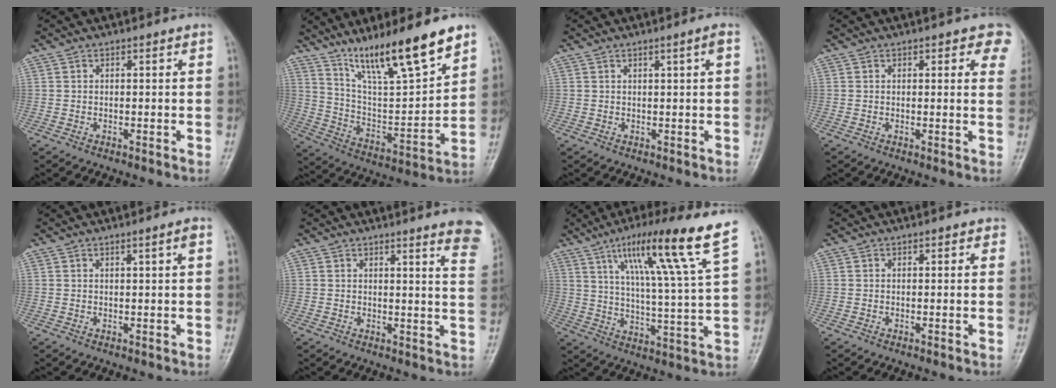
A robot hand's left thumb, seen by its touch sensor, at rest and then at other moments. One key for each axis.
{"total": 18.9, "fx": 13.2, "fy": 3.2, "fz": 13.1, "tx": -0.196, "ty": -0.069, "tz": 0.238}
{"total": 1.9, "fx": 0.7, "fy": -0.1, "fz": 1.8, "tx": -0.032, "ty": -0.001, "tz": 0.013}
{"total": 5.9, "fx": 3.3, "fy": 2.6, "fz": 4.1, "tx": -0.010, "ty": -0.006, "tz": 0.027}
{"total": 1.7, "fx": 0.6, "fy": 0.0, "fz": 1.6, "tx": -0.027, "ty": -0.001, "tz": 0.012}
{"total": 9.4, "fx": 7.1, "fy": 1.0, "fz": 6.1, "tx": -0.047, "ty": -0.032, "tz": 0.058}
{"total": 17.3, "fx": 10.0, "fy": -0.1, "fz": 14.2, "tx": -0.220, "ty": -0.044, "tz": 0.155}
{"total": 1.2, "fx": 0.4, "fy": 0.8, "fz": 0.8, "tx": 0.003, "ty": 0.002, "tz": 0.001}